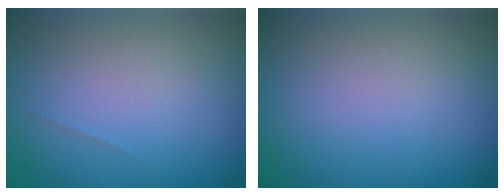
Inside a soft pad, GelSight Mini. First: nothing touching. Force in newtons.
{"total": 0.0}